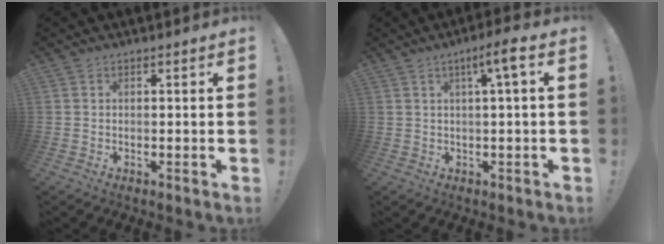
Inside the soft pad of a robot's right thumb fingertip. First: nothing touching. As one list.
[{"total": 5.9, "force": [1.8, 0.1, 5.7], "torque": [-0.091, -0.005, 0.020]}]